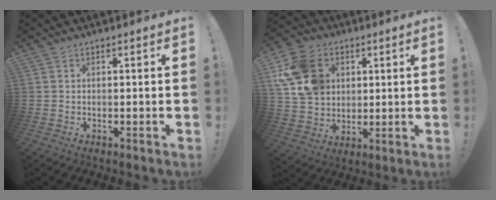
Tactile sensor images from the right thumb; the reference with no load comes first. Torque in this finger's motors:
{"motor_torque": [1.80, 1.80, 0.50, 0.38, 0.13]}